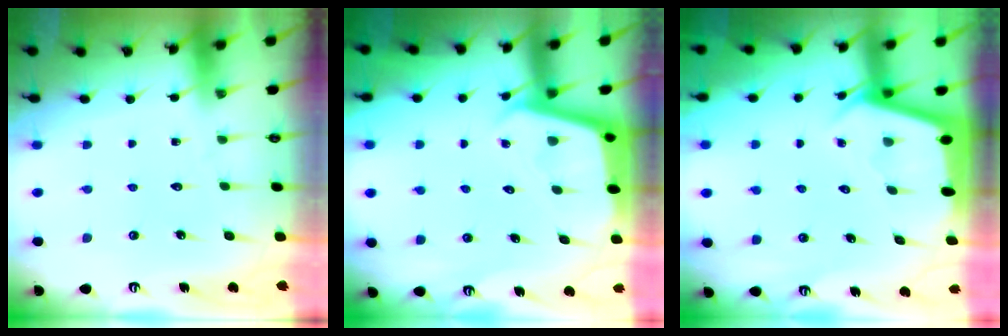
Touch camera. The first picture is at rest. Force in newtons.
{"total": 3.4, "press": 3.4, "slide": 0.2}
{"total": 2.9, "press": 2.9, "slide": 0.3}